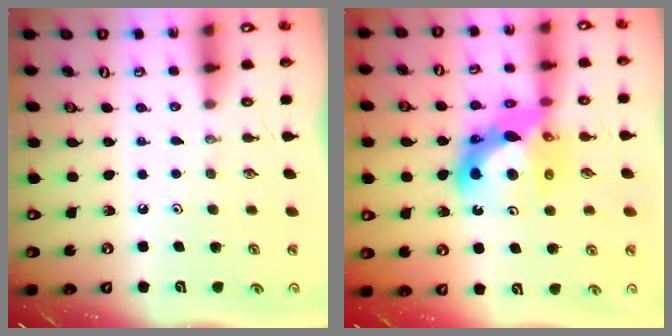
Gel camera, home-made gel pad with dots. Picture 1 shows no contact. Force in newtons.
{"total": 14.5, "press": 14.4, "slide": 1.7}